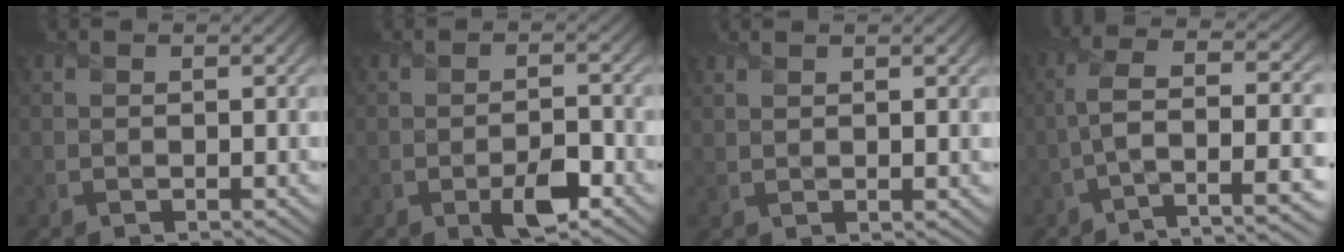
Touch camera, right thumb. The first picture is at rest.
{"total": 3.9, "force": [-1.8, 1.5, 3.1], "torque": [-0.053, -0.004, -0.030]}
{"total": 1.8, "force": [1.1, 0.3, 1.4], "torque": [-0.027, 0.004, 0.017]}
{"total": 9.9, "force": [-2.8, 3.6, 8.8], "torque": [-0.166, 0.005, -0.050]}